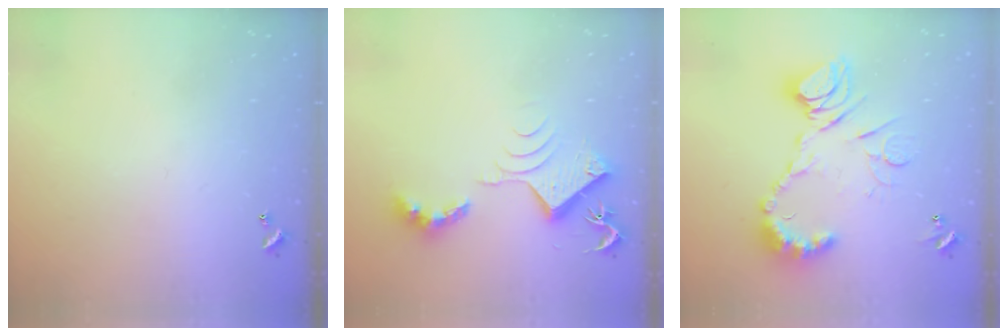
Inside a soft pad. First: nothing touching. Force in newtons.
{"total": 10.4, "press": 10.3, "slide": 0.5}
{"total": 16.1, "press": 16.0, "slide": 1.8}